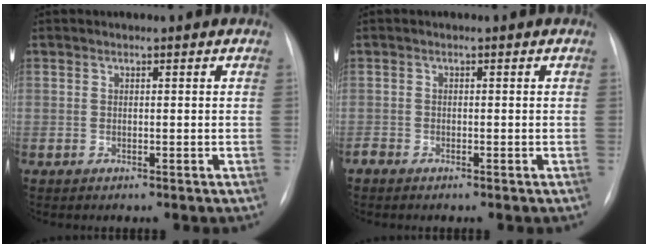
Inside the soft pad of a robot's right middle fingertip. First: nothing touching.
{"total": 0.8, "force": [-0.8, 0.3, 0.2], "torque": [-0.006, 0.000, -0.016]}